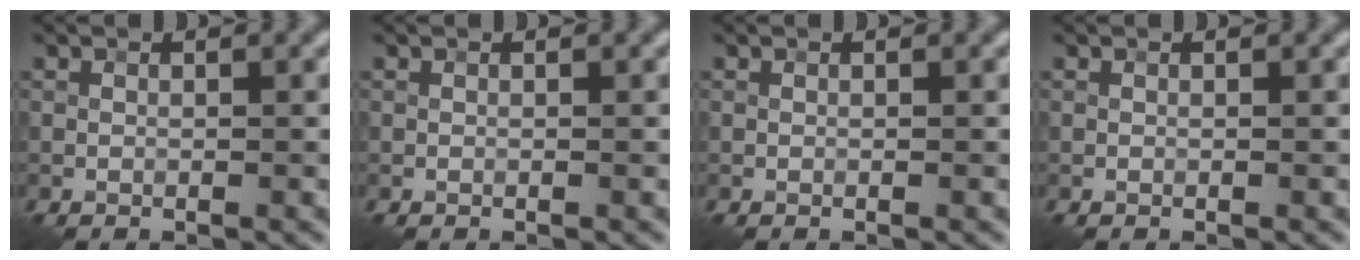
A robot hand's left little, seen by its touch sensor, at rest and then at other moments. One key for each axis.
{"total": 0.0}
{"total": 0.0}
{"total": 0.0}